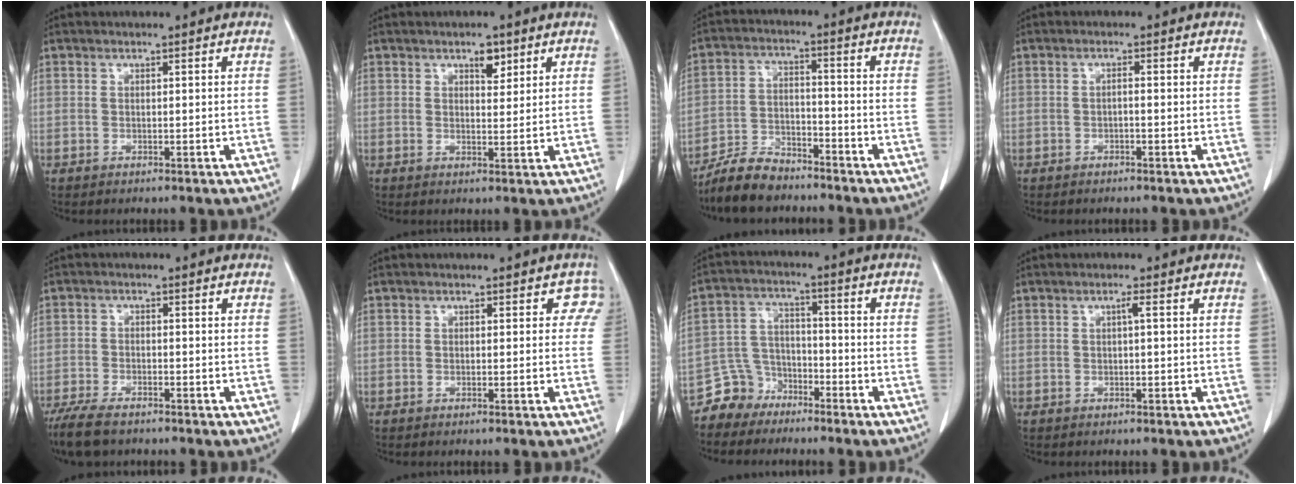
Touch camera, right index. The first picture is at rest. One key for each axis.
{"total": 2.8, "fx": 1.7, "fy": 1.3, "fz": 1.8, "tx": -0.025, "ty": -0.003, "tz": 0.027}
{"total": 8.0, "fx": -7.1, "fy": 2.6, "fz": 2.6, "tx": -0.054, "ty": -0.008, "tz": -0.134}
{"total": 0.8, "fx": -0.3, "fy": 0.1, "fz": 0.7, "tx": -0.012, "ty": 0.003, "tz": -0.007}
{"total": 7.0, "fx": -5.6, "fy": 2.0, "fz": 3.7, "tx": -0.069, "ty": -0.016, "tz": -0.099}
{"total": 1.9, "fx": 0.4, "fy": 1.5, "fz": 1.2, "tx": 0.015, "ty": 0.008, "tz": -0.010}
{"total": 6.3, "fx": -4.8, "fy": 3.9, "fz": -0.3, "tx": 0.014, "ty": 0.016, "tz": -0.096}
{"total": 0.9, "fx": 0.1, "fy": -0.1, "fz": 0.9, "tx": -0.014, "ty": 0.002, "tz": 0.000}